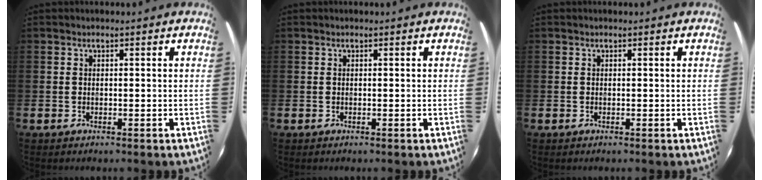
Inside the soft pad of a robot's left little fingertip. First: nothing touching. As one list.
[{"total": 0.0}, {"total": 0.0}]